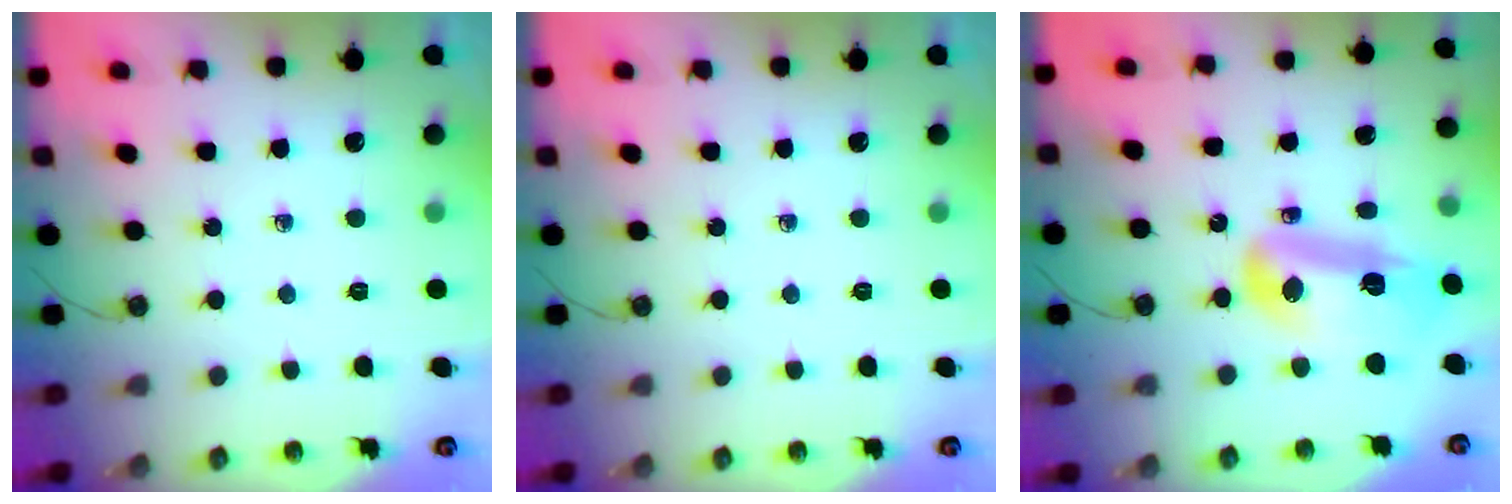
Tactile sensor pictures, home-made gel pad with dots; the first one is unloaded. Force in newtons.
{"total": 0.0}
{"total": 26.1, "press": 20.0, "slide": 16.7}